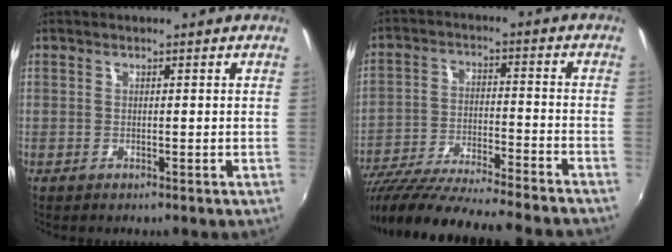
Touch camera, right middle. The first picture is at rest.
{"total": 24.0, "force": [-21.2, 0.9, 11.2], "torque": [-0.205, -0.053, -0.333]}